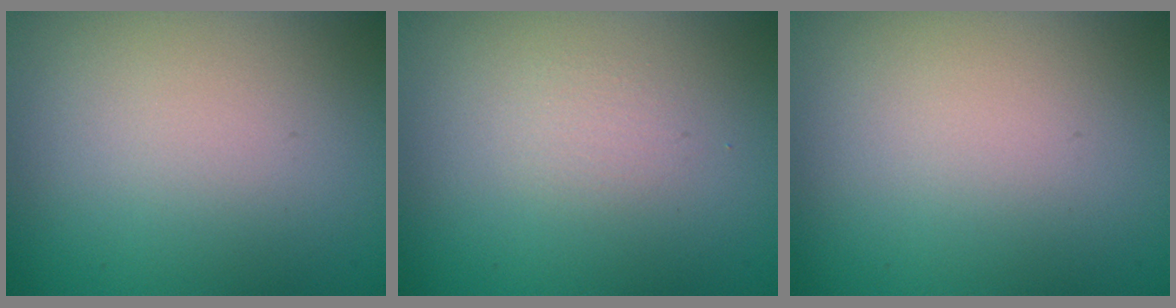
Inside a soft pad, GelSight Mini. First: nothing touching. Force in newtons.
{"total": 0.7, "press": 0.7, "slide": 0.1}
{"total": 0.0}